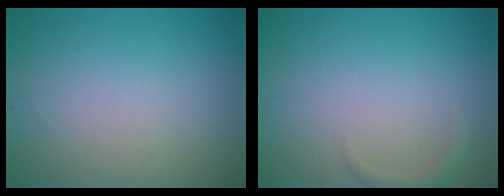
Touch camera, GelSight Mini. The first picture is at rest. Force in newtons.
{"total": 1.2, "press": 1.2, "slide": 0.1}